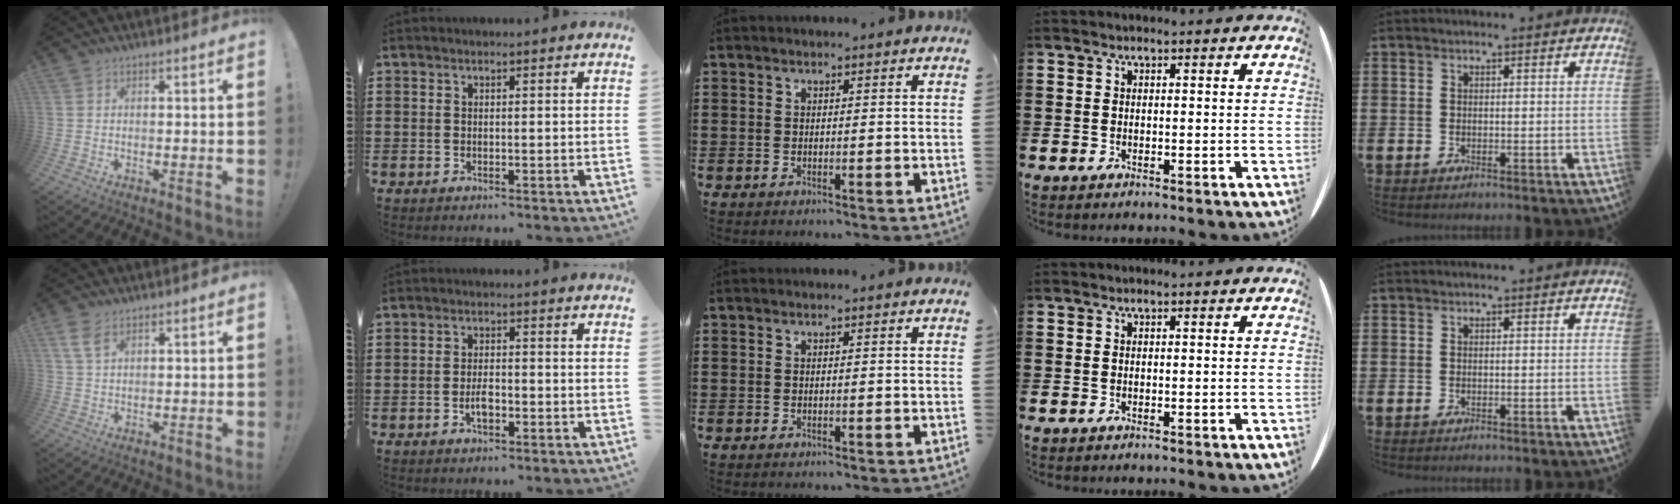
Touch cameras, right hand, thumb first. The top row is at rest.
{"thumb": {"total": 4.6, "force": [2.7, 2.1, 3.1], "torque": [-0.051, -0.010, 0.049]}, "index": {"total": 3.0, "force": [-1.1, 1.2, 2.5], "torque": [-0.051, 0.002, -0.022]}}